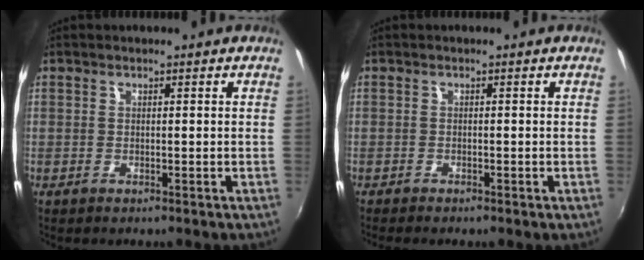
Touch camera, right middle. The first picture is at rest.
{"total": 1.4, "force": [-1.2, 0.2, 0.7], "torque": [-0.016, -0.008, -0.022]}